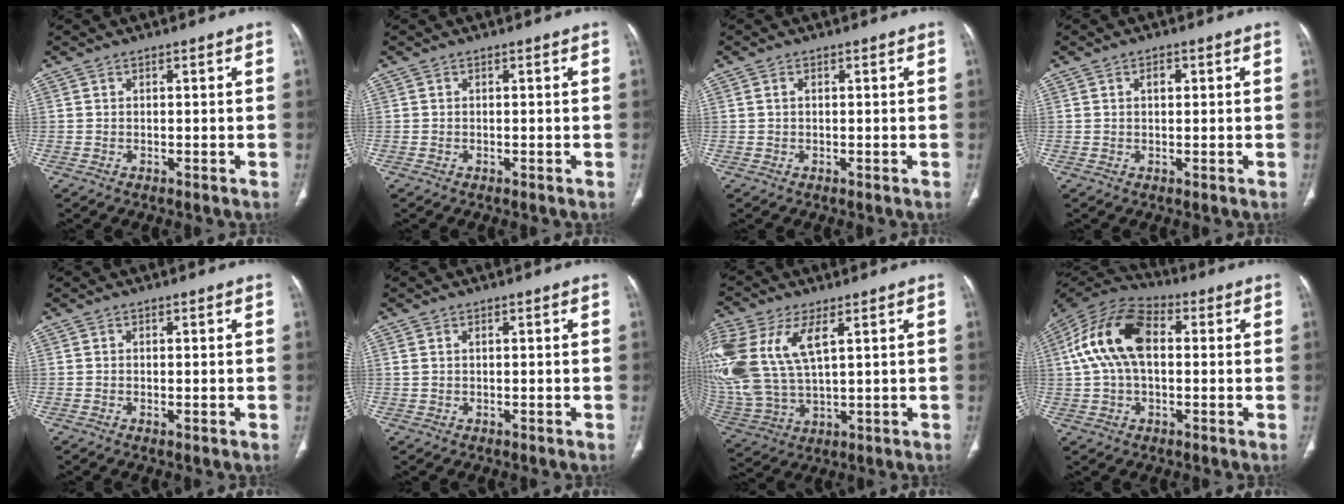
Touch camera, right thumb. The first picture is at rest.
{"total": 0.0}
{"total": 0.7, "force": [0.1, 0.4, 0.5], "torque": [-0.011, 0.002, 0.002]}
{"total": 1.8, "force": [0.6, 1.0, 1.4], "torque": [-0.021, 0.000, 0.009]}
{"total": 0.7, "force": [-0.2, 0.2, 0.7], "torque": [-0.017, -0.004, -0.003]}
{"total": 1.1, "force": [0.4, 0.5, 0.8], "torque": [-0.026, 0.010, 0.016]}
{"total": 20.9, "force": [6.9, 10.7, 16.5], "torque": [-0.411, -0.008, 0.141]}
{"total": 15.5, "force": [2.1, 9.2, 12.3], "torque": [-0.240, 0.037, 0.030]}